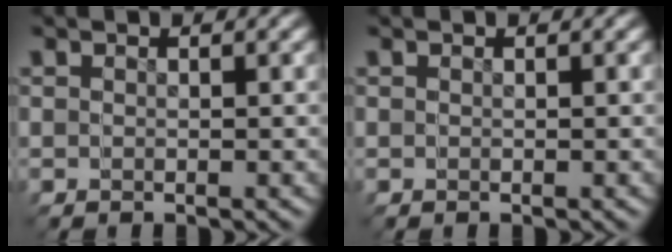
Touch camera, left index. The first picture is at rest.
{"total": 0.0}